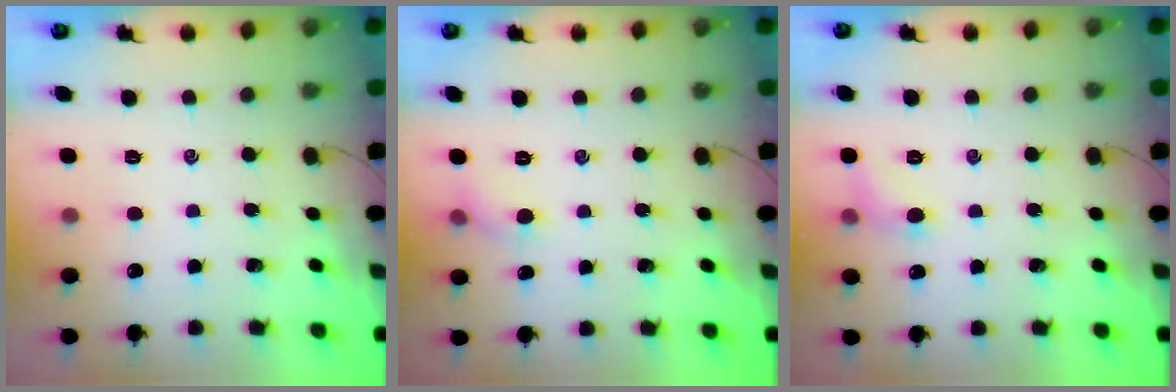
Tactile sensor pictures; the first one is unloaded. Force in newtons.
{"total": 3.8, "press": 3.6, "slide": 1.4}
{"total": 5.9, "press": 5.6, "slide": 1.9}